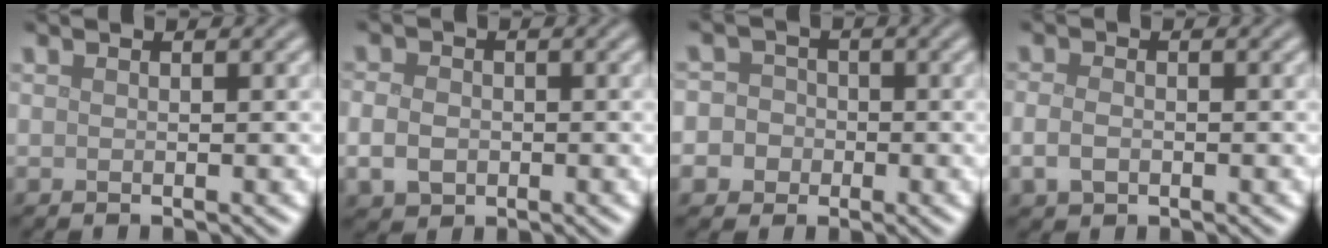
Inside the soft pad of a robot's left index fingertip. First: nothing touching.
{"total": 2.8, "force": [-0.5, 2.2, 1.6], "torque": [-0.032, -0.001, -0.015]}
{"total": 5.5, "force": [-1.4, 5.2, 1.3], "torque": [-0.004, 0.014, -0.055]}
{"total": 1.9, "force": [-0.5, 1.3, 1.3], "torque": [-0.029, -0.002, -0.012]}